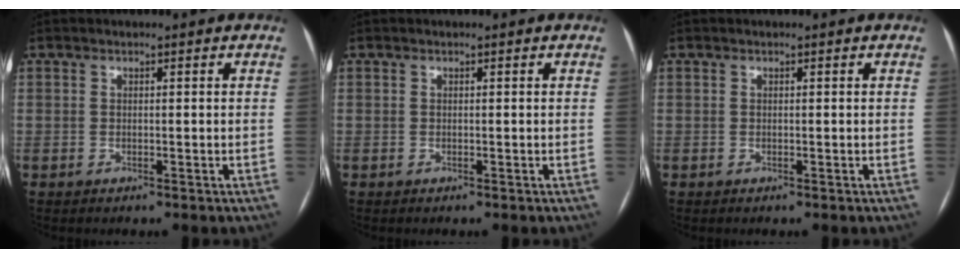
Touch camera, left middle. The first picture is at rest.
{"total": 0.0}
{"total": 0.0}